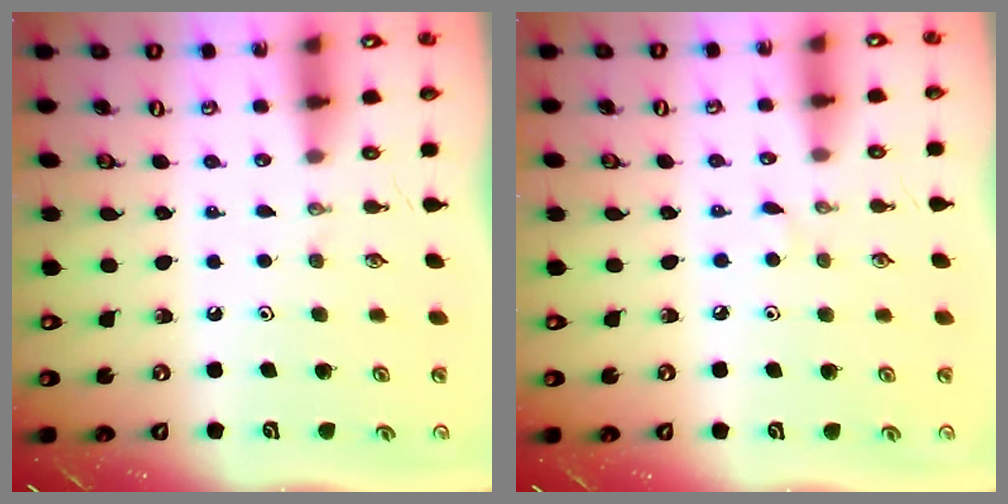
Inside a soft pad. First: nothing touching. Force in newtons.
{"total": 2.1, "press": 2.1, "slide": 0.3}